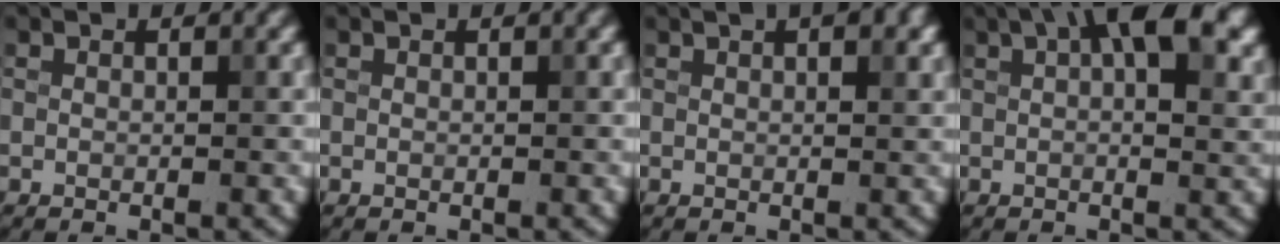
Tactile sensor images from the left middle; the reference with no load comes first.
{"total": 0.0}
{"total": 3.8, "force": [2.0, 1.6, 2.8], "torque": [-0.012, 0.009, 0.008]}
{"total": 7.9, "force": [3.3, 3.0, 6.5], "torque": [-0.089, 0.016, 0.042]}